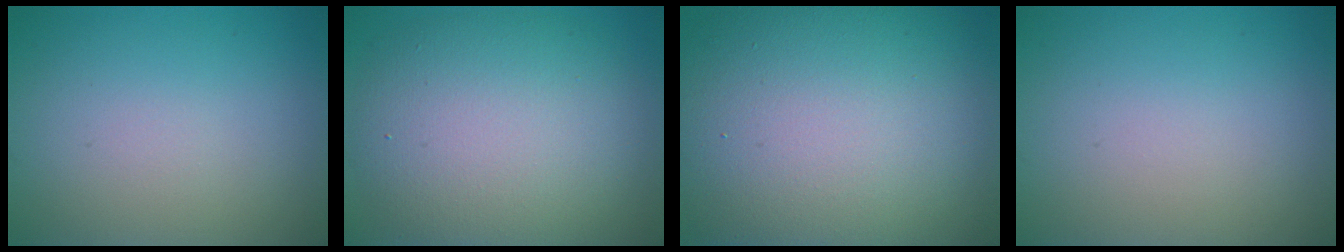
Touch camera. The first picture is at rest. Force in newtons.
{"total": 10.5, "press": 10.5, "slide": 0.3}
{"total": 17.4, "press": 17.3, "slide": 1.0}
{"total": 0.0}